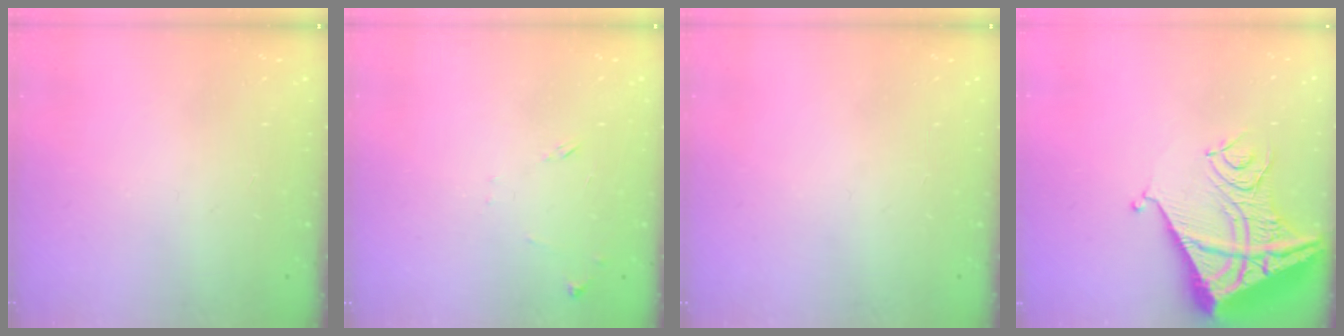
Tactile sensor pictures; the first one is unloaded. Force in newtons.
{"total": 6.7, "press": 6.7, "slide": 0.6}
{"total": 0.0}
{"total": 15.2, "press": 15.1, "slide": 1.8}